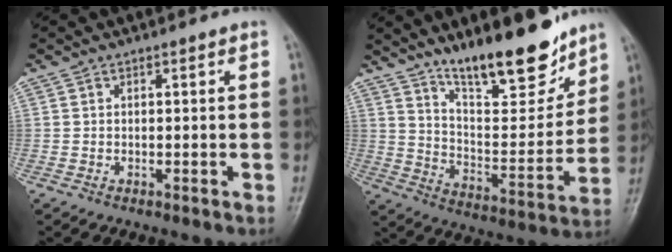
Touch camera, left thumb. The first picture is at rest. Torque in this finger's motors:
{"motor_torque": [0.74, 0.36, 1.58, -1.20, 0.24]}